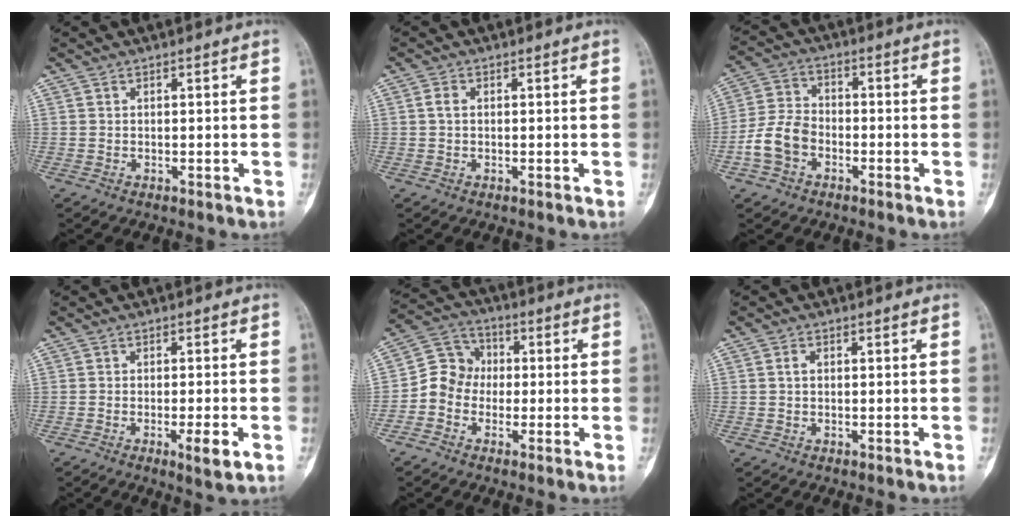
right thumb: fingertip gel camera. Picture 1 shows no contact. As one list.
[{"total": 1.4, "force": [0.1, 0.9, 1.1], "torque": [-0.017, 0.003, 0.001]}, {"total": 8.3, "force": [-3.1, 5.9, 4.9], "torque": [-0.094, 0.028, -0.064]}, {"total": 4.3, "force": [-1.5, 0.6, 4.0], "torque": [-0.065, -0.008, -0.023]}, {"total": 7.8, "force": [-1.4, 7.1, 3.1], "torque": [-0.029, 0.034, -0.042]}, {"total": 1.1, "force": [0.1, 0.7, 0.8], "torque": [-0.009, 0.004, 0.000]}]